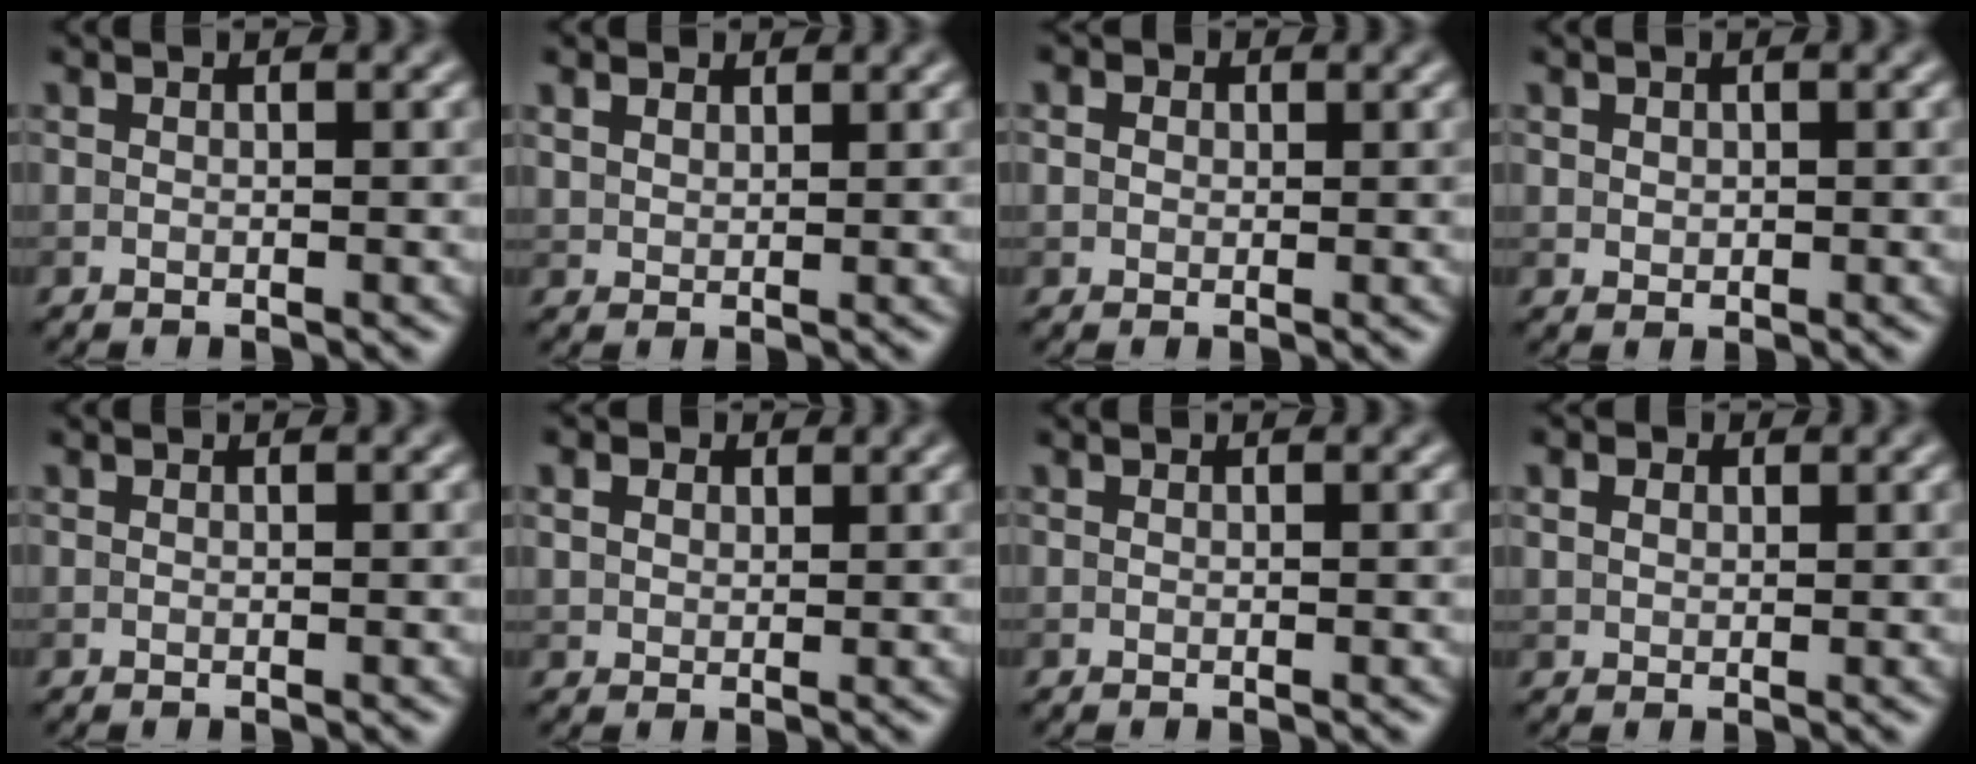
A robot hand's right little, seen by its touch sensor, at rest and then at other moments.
{"total": 1.8, "force": [1.3, 1.1, 0.6], "torque": [-0.018, -0.003, 0.030]}
{"total": 2.0, "force": [0.9, 1.7, 0.8], "torque": [-0.013, 0.012, -0.002]}
{"total": 0.8, "force": [0.3, 0.7, 0.2], "torque": [-0.003, -0.004, 0.010]}
{"total": 0.0}
{"total": 2.5, "force": [1.4, 1.8, 1.1], "torque": [-0.029, 0.006, 0.017]}
{"total": 0.0}
{"total": 1.7, "force": [0.8, 1.3, 0.7], "torque": [-0.014, 0.001, 0.008]}